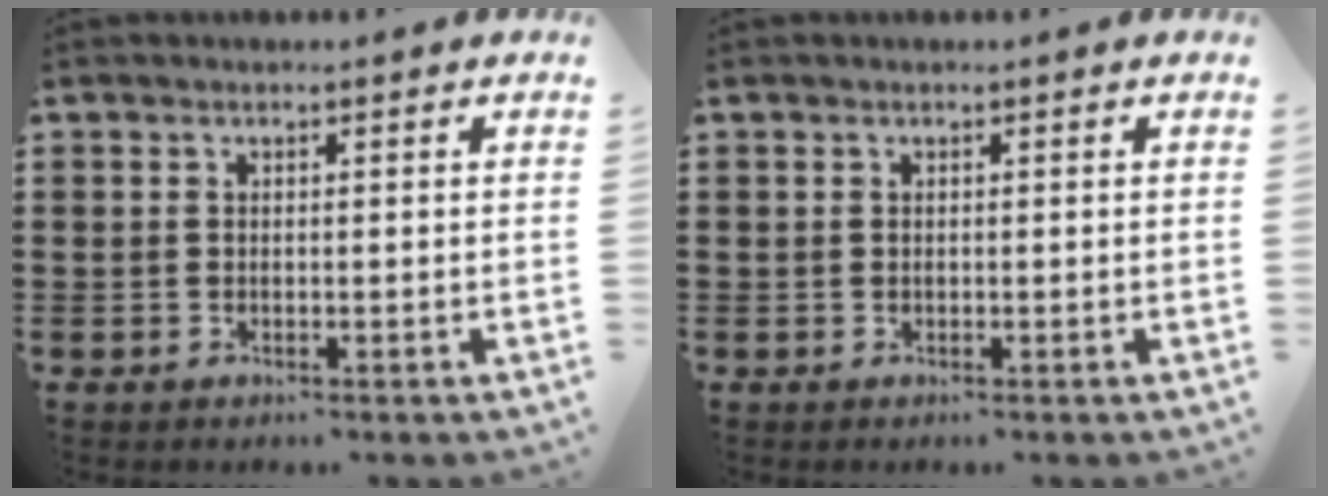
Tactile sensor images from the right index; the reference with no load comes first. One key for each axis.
{"total": 0.0}